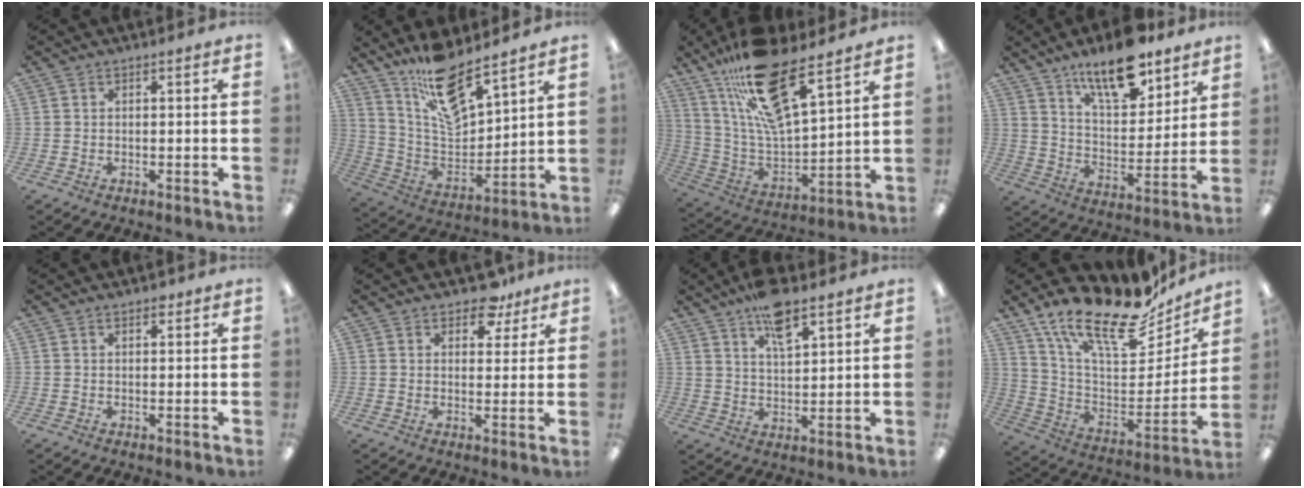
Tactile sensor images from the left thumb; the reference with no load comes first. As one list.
[{"total": 15.9, "force": [12.1, 5.5, 8.6], "torque": [-0.156, -0.079, 0.215]}, {"total": 21.2, "force": [14.7, 6.3, 13.8], "torque": [-0.252, -0.079, 0.255]}, {"total": 15.4, "force": [11.7, 5.4, 8.3], "torque": [-0.128, -0.069, 0.200]}, {"total": 1.1, "force": [0.9, 0.5, 0.5], "torque": [-0.003, -0.004, 0.014]}, {"total": 6.8, "force": [5.0, 3.4, 3.0], "torque": [-0.023, -0.027, 0.084]}, {"total": 9.1, "force": [6.4, 3.2, 5.6], "torque": [-0.094, -0.029, 0.111]}, {"total": 21.1, "force": [16.3, 7.3, 11.2], "torque": [-0.175, -0.119, 0.274]}]